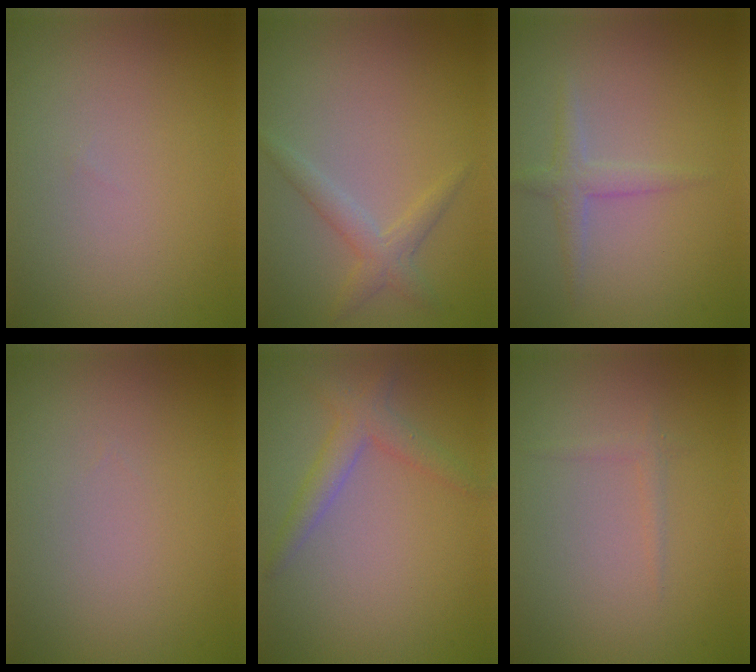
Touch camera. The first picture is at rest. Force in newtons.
{"total": 2.0, "press": 2.0, "slide": 0.1}
{"total": 1.7, "press": 1.7, "slide": 0.0}
{"total": 0.0}
{"total": 2.4, "press": 2.4, "slide": 0.2}
{"total": 0.9, "press": 0.8, "slide": 0.1}